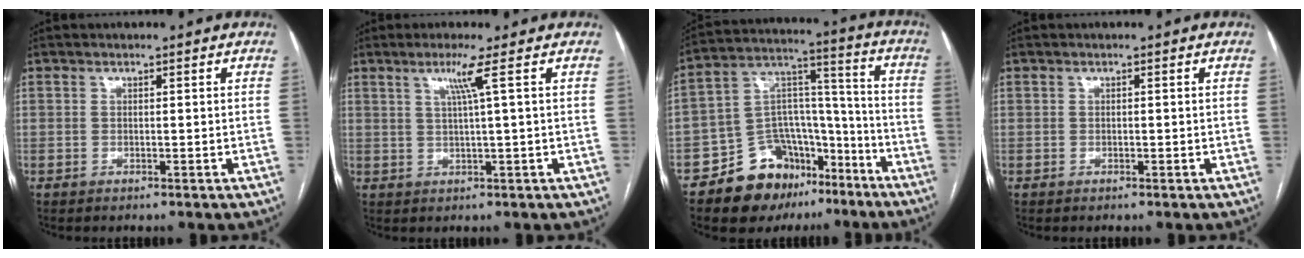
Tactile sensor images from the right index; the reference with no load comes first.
{"total": 3.4, "force": [1.6, -1.4, 2.7], "torque": [-0.056, -0.007, 0.036]}
{"total": 15.7, "force": [-10.6, 9.8, 6.0], "torque": [-0.080, 0.077, -0.168]}
{"total": 0.0}